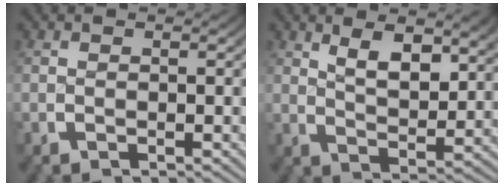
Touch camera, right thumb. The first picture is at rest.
{"total": 4.8, "force": [2.5, 1.9, 3.7], "torque": [-0.056, -0.007, 0.048]}